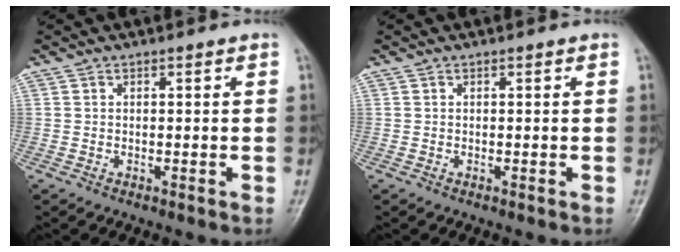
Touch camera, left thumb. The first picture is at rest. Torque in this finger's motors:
{"motor_torque": [3.16, 1.51, -0.07, -0.09, -0.03]}